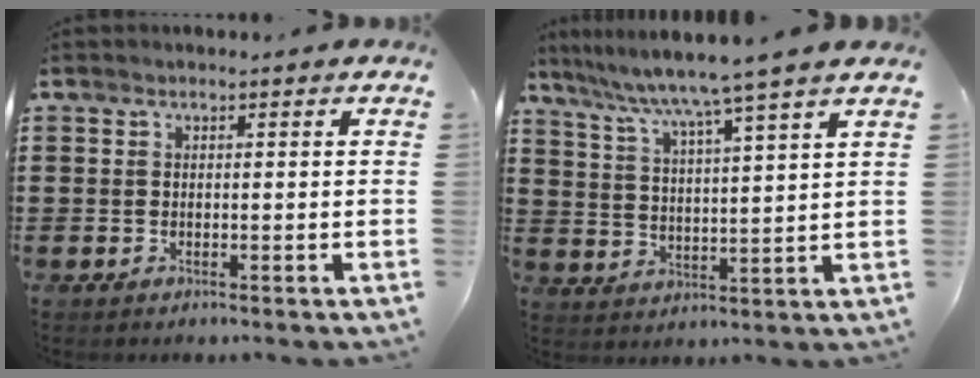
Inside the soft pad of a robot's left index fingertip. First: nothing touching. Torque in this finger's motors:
{"motor_torque": [1.22, -0.92, 0.40, 0.21]}